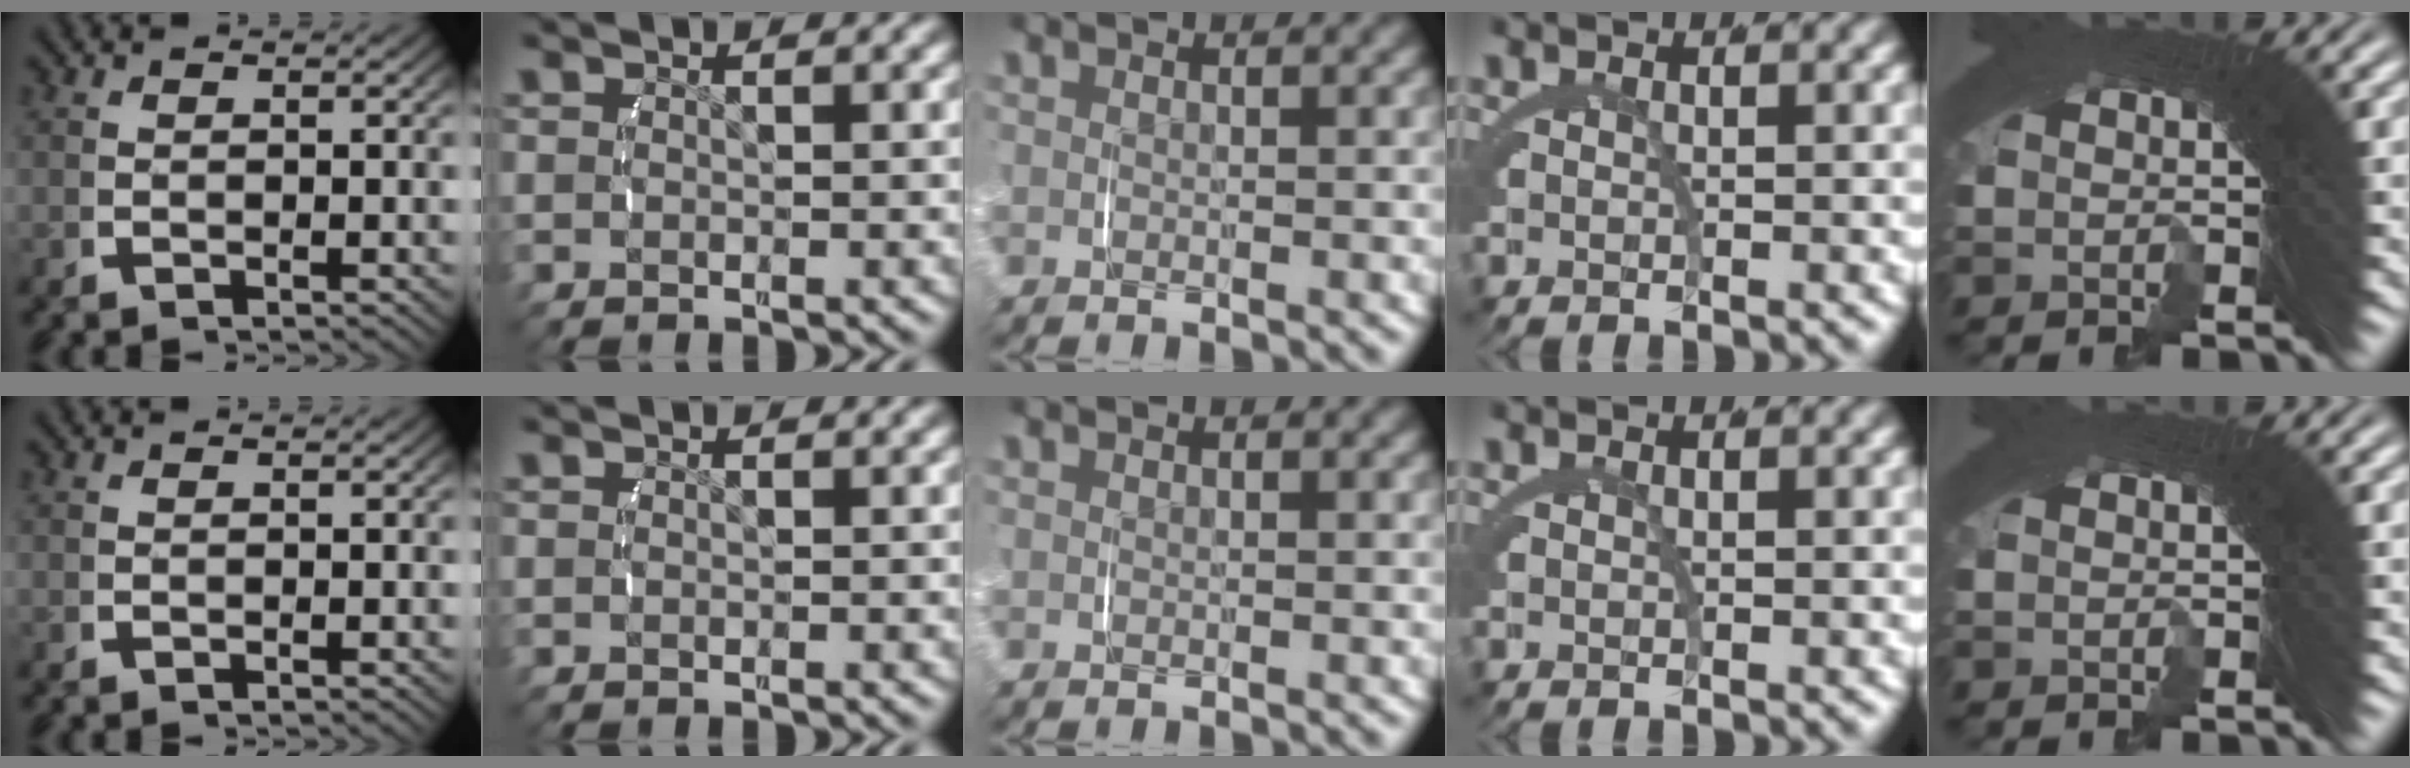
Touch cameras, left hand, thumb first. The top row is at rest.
{}